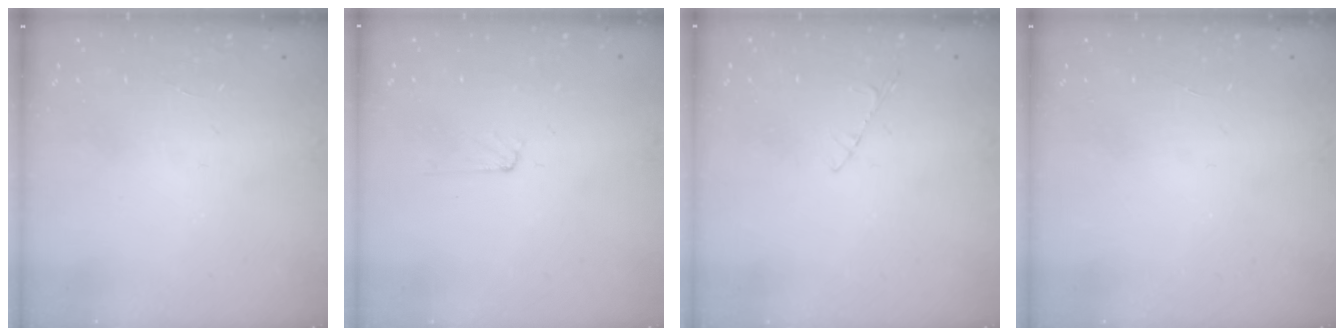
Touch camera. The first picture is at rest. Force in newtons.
{"total": 2.9, "press": 2.9, "slide": 0.3}
{"total": 3.4, "press": 3.4, "slide": 0.5}
{"total": 0.0}